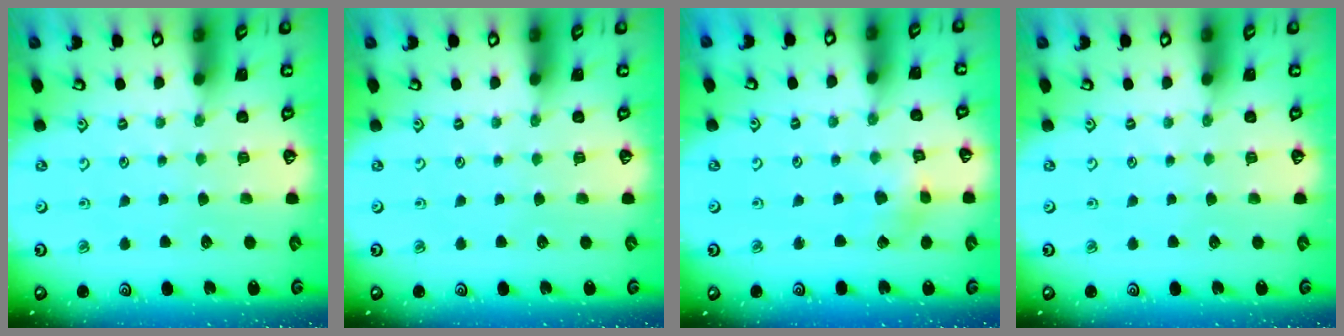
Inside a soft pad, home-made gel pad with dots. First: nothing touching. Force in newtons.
{"total": 0.0}
{"total": 2.7, "press": 2.7, "slide": 0.3}
{"total": 0.0}